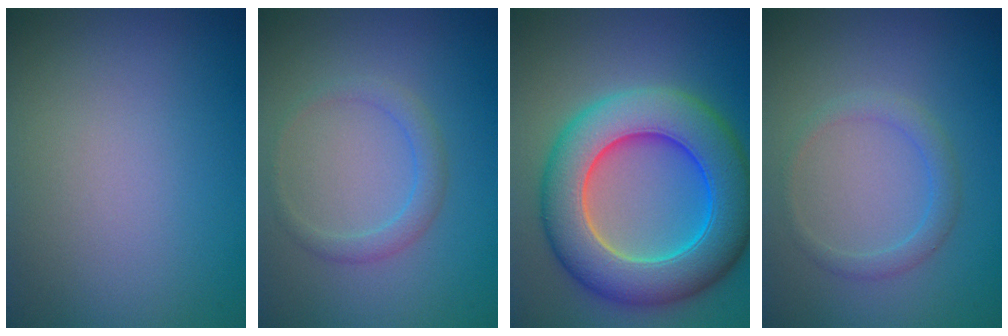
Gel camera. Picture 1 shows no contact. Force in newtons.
{"total": 1.8, "press": 1.8, "slide": 0.0}
{"total": 10.5, "press": 10.5, "slide": 0.4}
{"total": 1.7, "press": 1.7, "slide": 0.1}